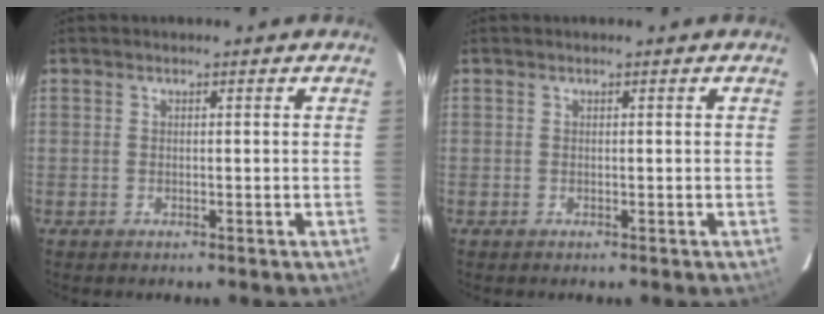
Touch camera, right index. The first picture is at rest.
{"total": 0.0}